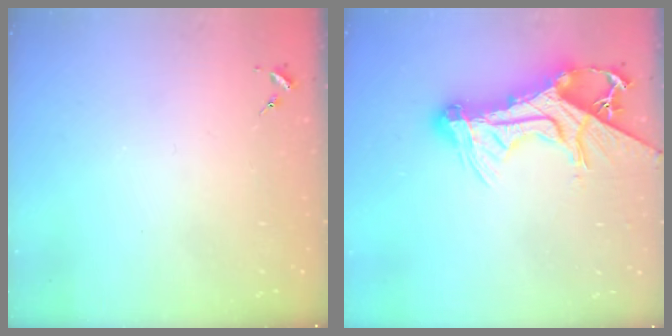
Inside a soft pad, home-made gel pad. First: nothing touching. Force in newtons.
{"total": 19.7, "press": 19.6, "slide": 1.8}